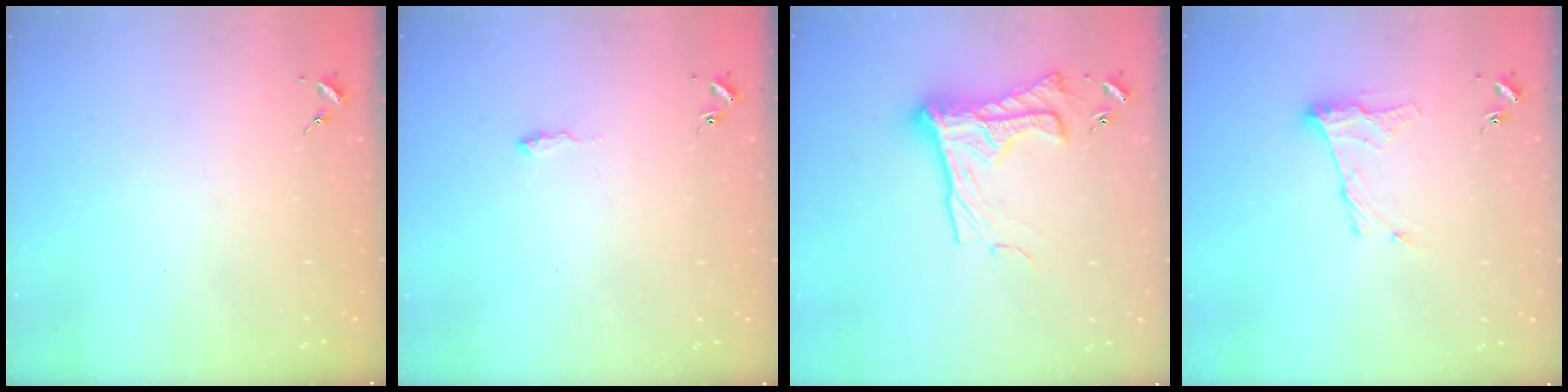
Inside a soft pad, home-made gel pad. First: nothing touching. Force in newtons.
{"total": 4.1, "press": 4.1, "slide": 0.6}
{"total": 18.2, "press": 18.1, "slide": 1.5}
{"total": 11.4, "press": 11.3, "slide": 0.3}